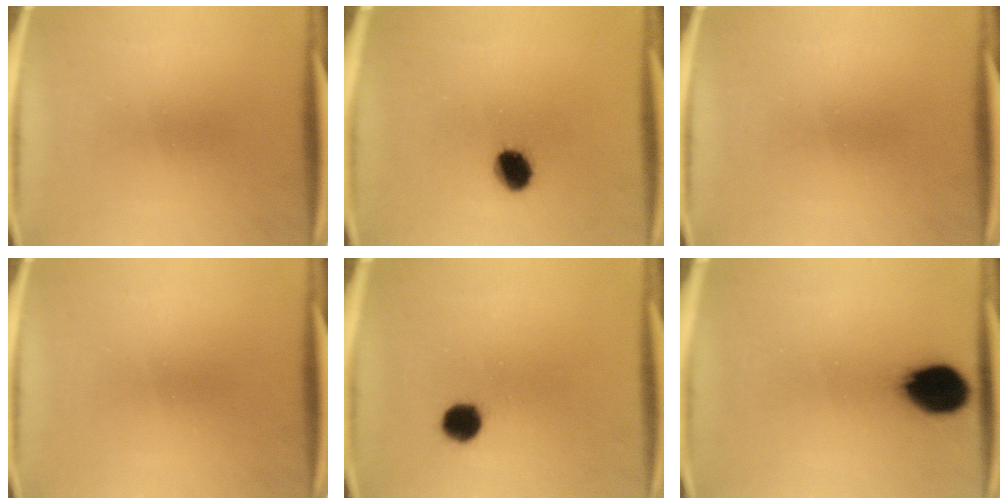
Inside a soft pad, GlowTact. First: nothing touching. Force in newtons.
{"total": 6.6}
{"total": 0.0}
{"total": 0.0}
{"total": 5.3}
{"total": 12.9}